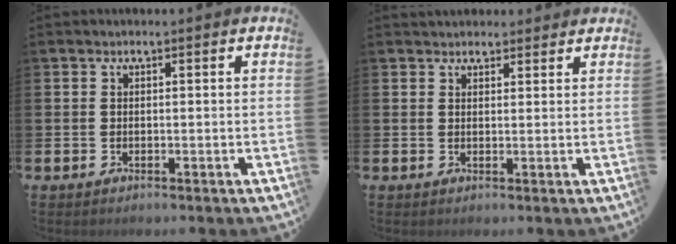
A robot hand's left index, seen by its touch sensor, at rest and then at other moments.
{"total": 2.4, "force": [2.2, 0.9, 0.0], "torque": [0.017, -0.009, 0.038]}